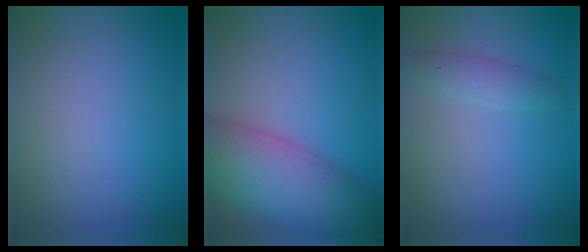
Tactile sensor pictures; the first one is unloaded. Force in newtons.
{"total": 10.1, "press": 10.1, "slide": 0.6}
{"total": 1.7, "press": 1.7, "slide": 0.1}